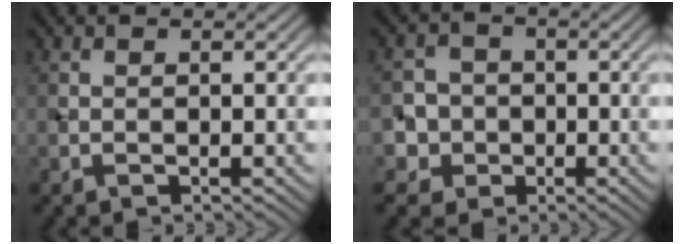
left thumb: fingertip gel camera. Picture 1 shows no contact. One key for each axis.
{"total": 5.7, "fx": -1.3, "fy": 5.5, "fz": 1.2, "tx": -0.035, "ty": 0.008, "tz": -0.050}